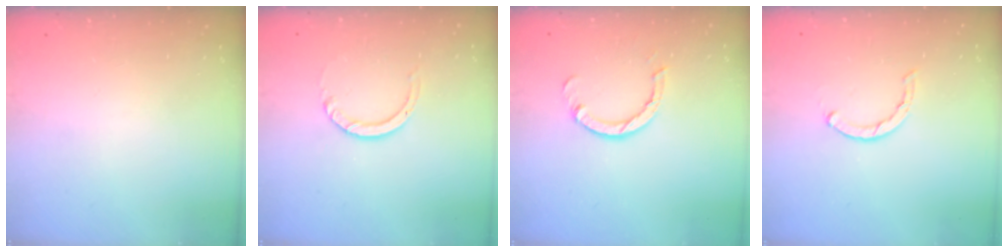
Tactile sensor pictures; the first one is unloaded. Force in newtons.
{"total": 4.0, "press": 4.0, "slide": 0.2}
{"total": 3.6, "press": 3.6, "slide": 0.2}
{"total": 0.5, "press": 0.5, "slide": 0.2}